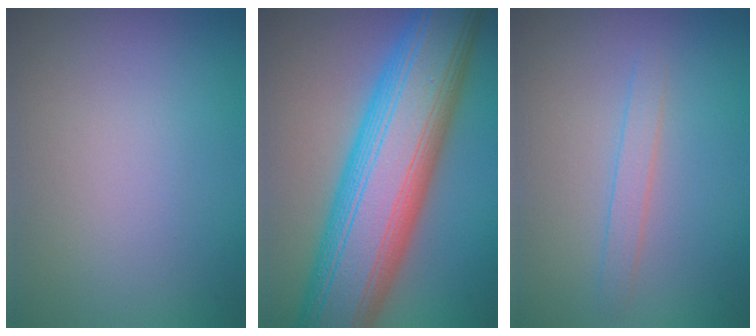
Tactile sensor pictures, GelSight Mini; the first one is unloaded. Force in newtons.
{"total": 14.4, "press": 14.3, "slide": 0.4}
{"total": 1.4, "press": 1.4, "slide": 0.0}